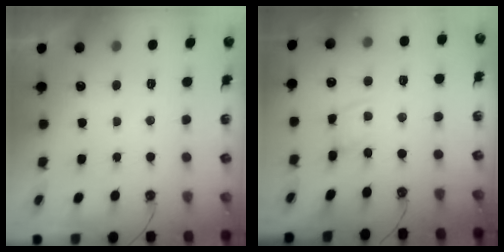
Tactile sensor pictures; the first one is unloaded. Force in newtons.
{"total": 3.2, "press": 3.2, "slide": 0.2}